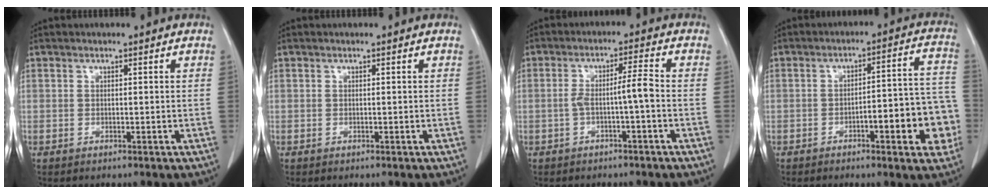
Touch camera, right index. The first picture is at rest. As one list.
[{"total": 0.0}, {"total": 4.3, "force": [-1.1, -0.2, 4.1], "torque": [-0.074, 0.016, -0.015]}, {"total": 11.6, "force": [-3.8, 2.7, 10.6], "torque": [-0.119, 0.032, -0.047]}]